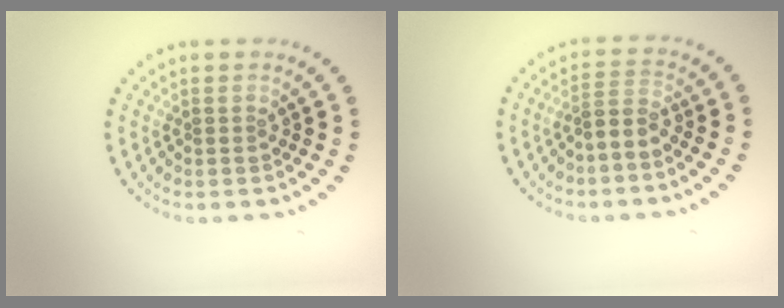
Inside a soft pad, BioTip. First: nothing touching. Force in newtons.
{"total": 1.7, "press": 1.4, "slide": 1.0}